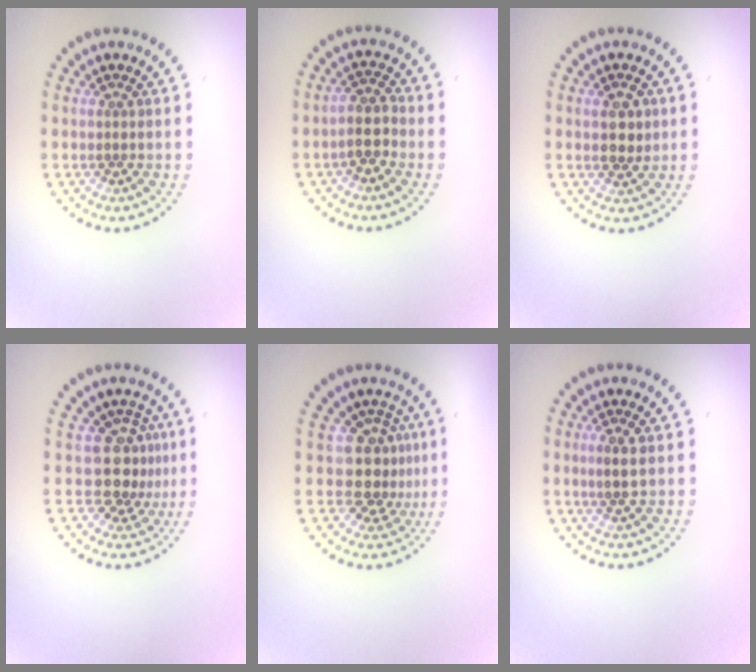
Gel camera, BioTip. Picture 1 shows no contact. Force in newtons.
{"total": 2.6, "press": 2.3, "slide": 1.1}
{"total": 2.5, "press": 2.5, "slide": 0.3}
{"total": 3.6, "press": 2.7, "slide": 2.5}
{"total": 3.6, "press": 2.7, "slide": 2.4}
{"total": 1.8, "press": 1.7, "slide": 0.6}